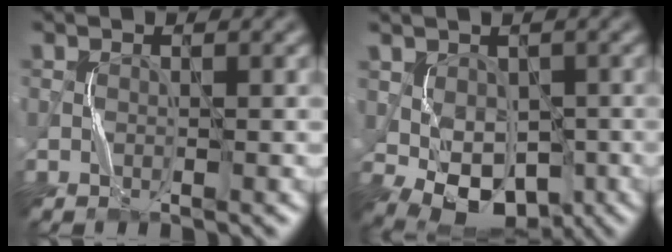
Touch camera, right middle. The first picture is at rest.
{"total": 5.9, "force": [-1.5, 4.3, 3.7], "torque": [-0.067, -0.010, -0.018]}